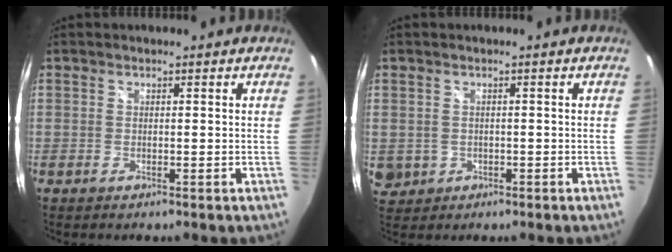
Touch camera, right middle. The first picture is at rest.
{"total": 4.9, "force": [-0.5, 4.5, 2.0], "torque": [-0.050, -0.001, 0.006]}